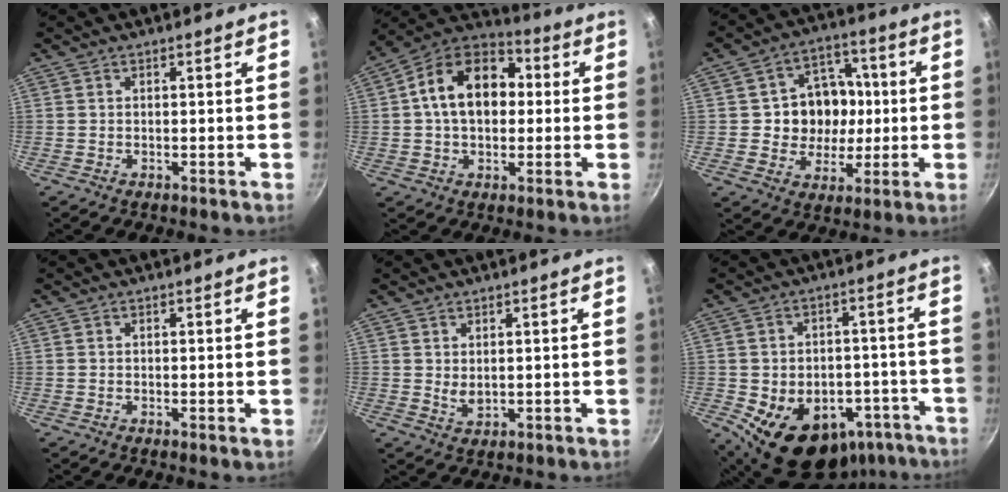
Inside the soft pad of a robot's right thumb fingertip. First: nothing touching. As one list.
[{"total": 16.5, "force": [1.7, 11.5, 11.7], "torque": [-0.159, 0.034, 0.007]}, {"total": 12.9, "force": [0.3, 11.3, 6.2], "torque": [-0.059, 0.013, 0.003]}, {"total": 0.0}, {"total": 2.2, "force": [0.9, 1.2, 1.6], "torque": [-0.026, -0.012, 0.018]}, {"total": 19.6, "force": [-9.3, 13.6, 10.6], "torque": [-0.127, 0.034, -0.105]}]